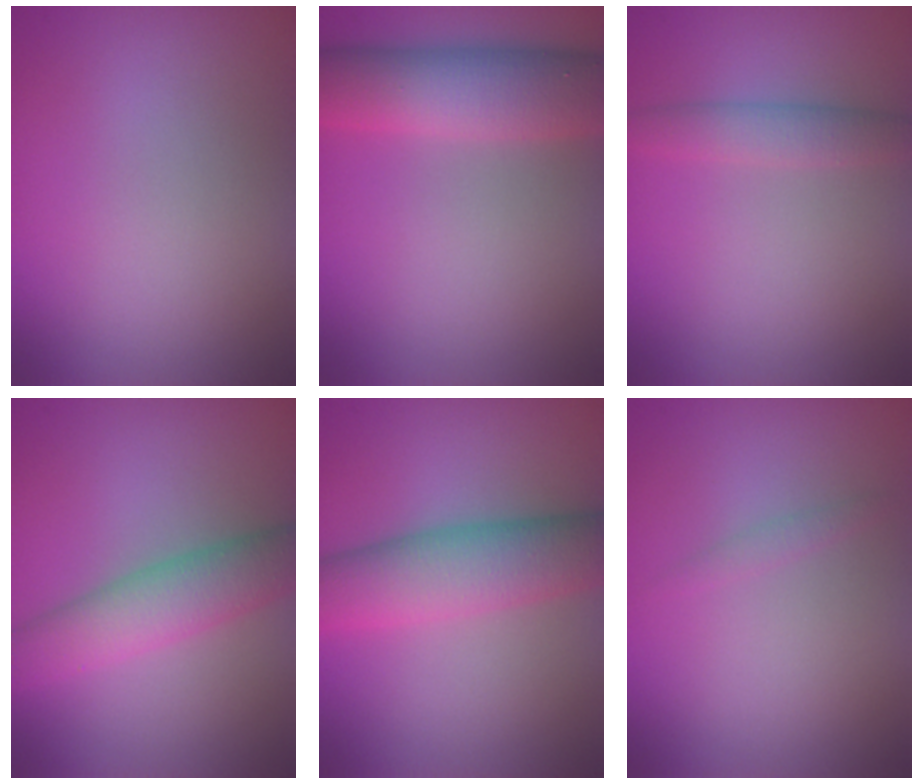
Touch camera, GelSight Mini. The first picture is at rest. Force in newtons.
{"total": 7.3, "press": 7.3, "slide": 0.4}
{"total": 2.1, "press": 2.1, "slide": 0.1}
{"total": 4.9, "press": 4.9, "slide": 0.0}
{"total": 6.8, "press": 6.8, "slide": 0.2}
{"total": 0.7, "press": 0.7, "slide": 0.0}